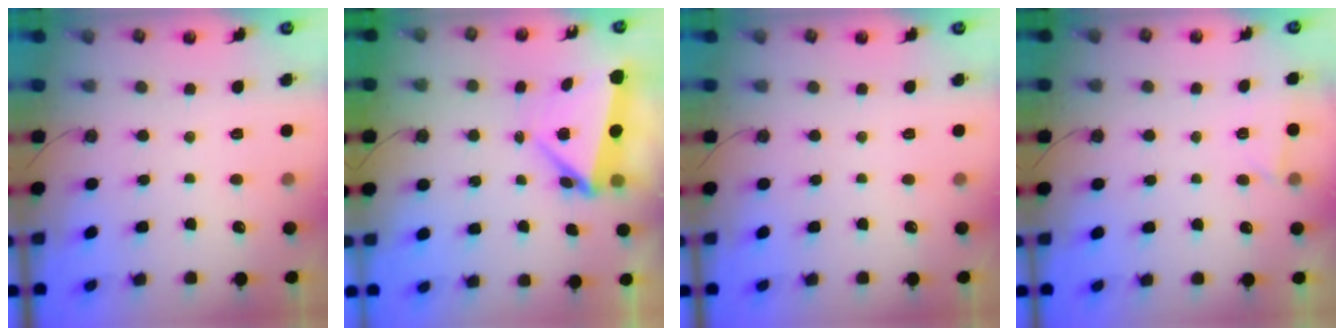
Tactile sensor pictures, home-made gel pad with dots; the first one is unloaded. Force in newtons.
{"total": 5.3, "press": 5.3, "slide": 0.2}
{"total": 0.0}
{"total": 2.0, "press": 1.9, "slide": 0.3}